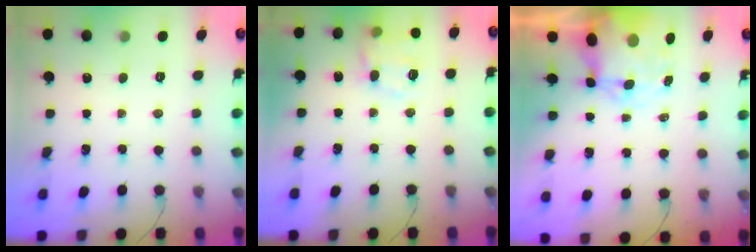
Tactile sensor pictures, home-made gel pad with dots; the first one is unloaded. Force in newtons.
{"total": 10.1, "press": 10.1, "slide": 0.8}
{"total": 10.3, "press": 10.0, "slide": 2.6}